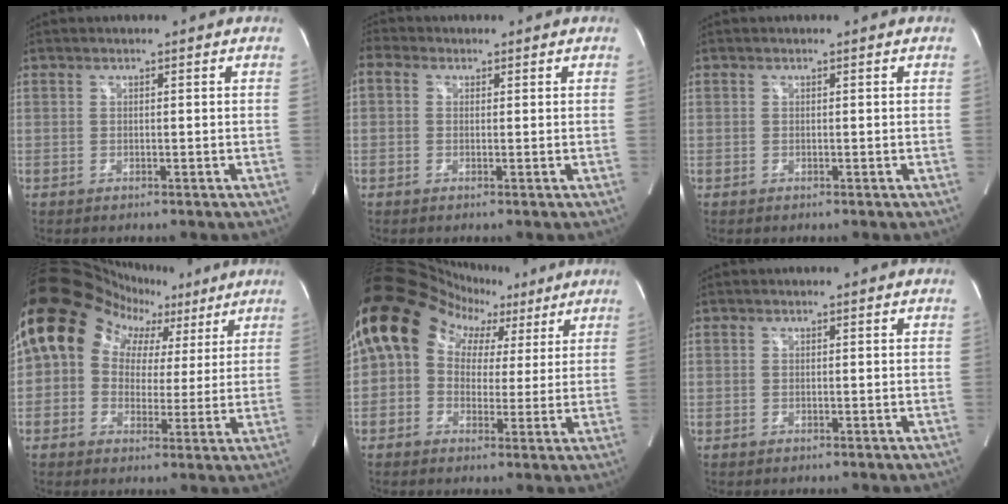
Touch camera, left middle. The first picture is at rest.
{"total": 2.1, "force": [0.7, 1.7, 0.9], "torque": [-0.027, 0.013, 0.009]}
{"total": 0.0}
{"total": 15.6, "force": [6.2, 12.7, 6.7], "torque": [-0.103, 0.078, 0.094]}
{"total": 13.5, "force": [5.5, 10.0, 7.2], "torque": [-0.138, 0.078, 0.089]}
{"total": 0.0}